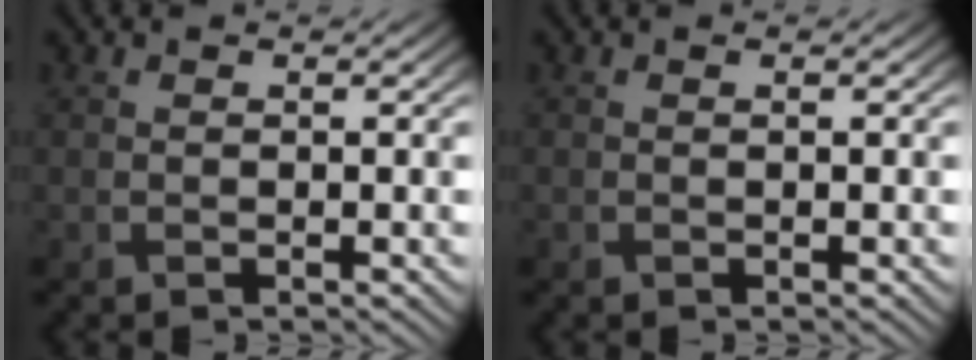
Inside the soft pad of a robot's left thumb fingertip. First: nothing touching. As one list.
[{"total": 0.0}]